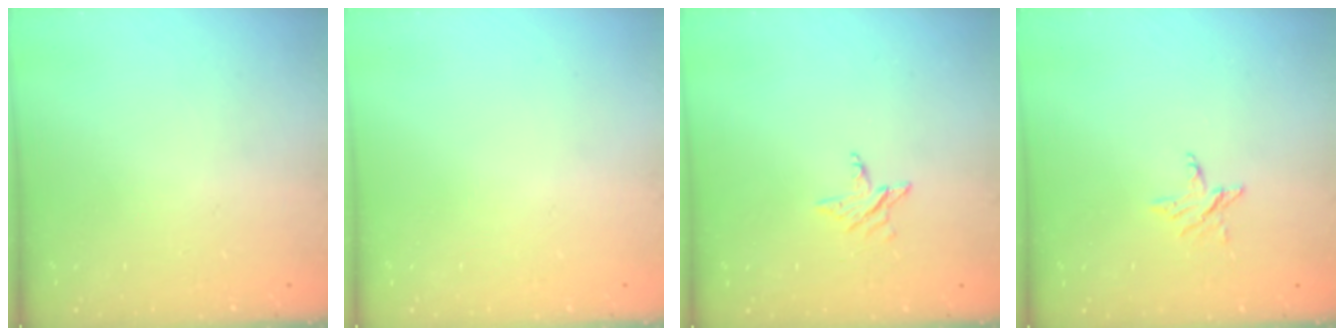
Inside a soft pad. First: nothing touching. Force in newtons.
{"total": 0.0}
{"total": 3.6, "press": 3.6, "slide": 0.3}
{"total": 3.5, "press": 3.5, "slide": 0.2}